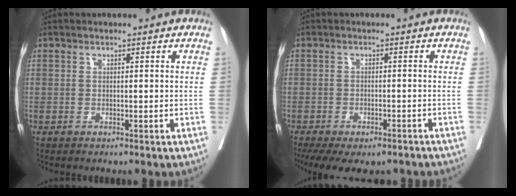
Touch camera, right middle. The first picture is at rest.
{"total": 12.3, "force": [-9.1, 5.6, 6.1], "torque": [-0.127, -0.011, -0.121]}